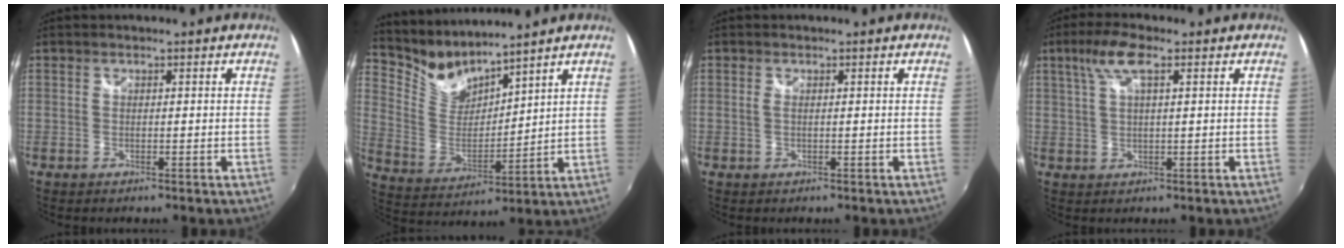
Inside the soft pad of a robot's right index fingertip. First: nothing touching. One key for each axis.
{"total": 9.0, "fx": 8.5, "fy": 1.8, "fz": 2.4, "tx": -0.059, "ty": -0.012, "tz": 0.174}
{"total": 0.5, "fx": 0.1, "fy": 0.0, "fz": 0.5, "tx": -0.011, "ty": 0.000, "tz": 0.000}
{"total": 5.9, "fx": 2.7, "fy": 1.4, "fz": 5.0, "tx": -0.098, "ty": 0.010, "tz": 0.053}